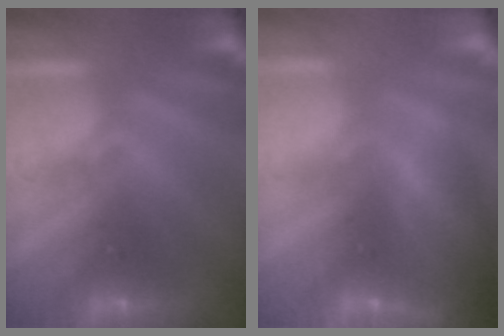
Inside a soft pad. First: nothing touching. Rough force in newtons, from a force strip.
{"total": 9.1}